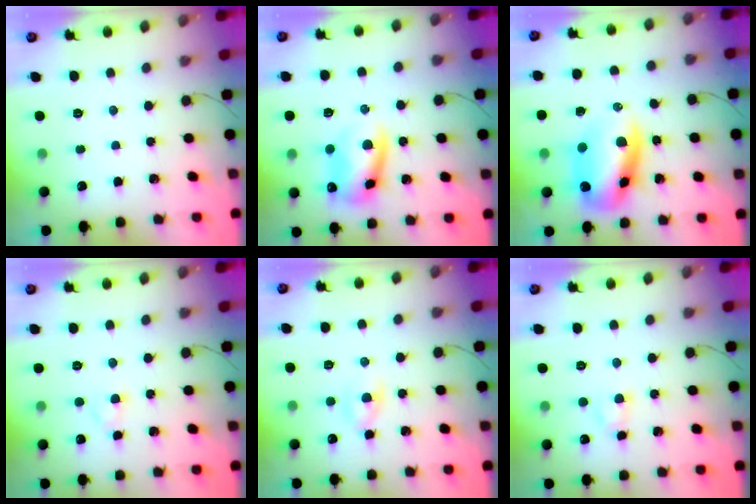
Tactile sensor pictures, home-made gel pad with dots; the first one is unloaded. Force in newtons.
{"total": 10.1, "press": 9.8, "slide": 2.2}
{"total": 12.8, "press": 12.4, "slide": 3.4}
{"total": 2.1, "press": 1.9, "slide": 0.9}
{"total": 3.6, "press": 3.4, "slide": 1.2}
{"total": 2.5, "press": 2.3, "slide": 1.0}